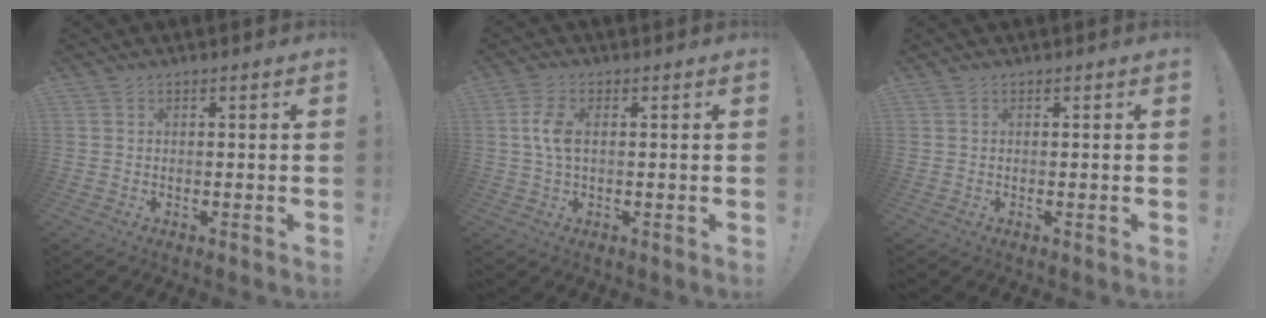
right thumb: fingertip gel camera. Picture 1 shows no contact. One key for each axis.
{"total": 5.6, "fx": 0.6, "fy": 2.8, "fz": 4.8, "tx": -0.086, "ty": -0.002, "tz": 0.005}
{"total": 0.0}